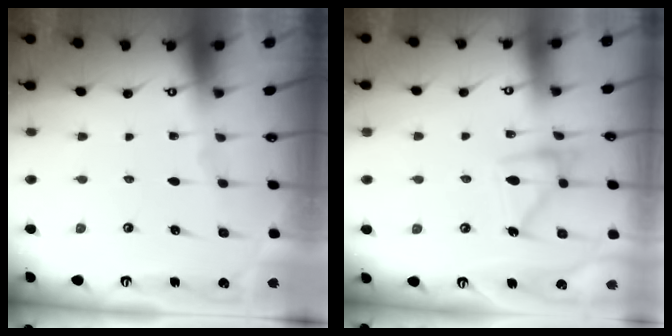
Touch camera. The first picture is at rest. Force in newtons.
{"total": 12.4, "press": 12.4, "slide": 0.4}